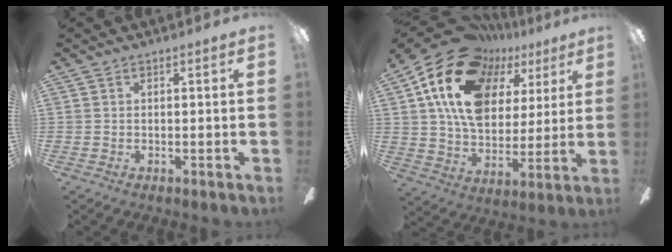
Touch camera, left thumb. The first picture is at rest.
{"total": 21.1, "force": [11.1, 13.3, 12.1], "torque": [-0.234, -0.053, 0.198]}